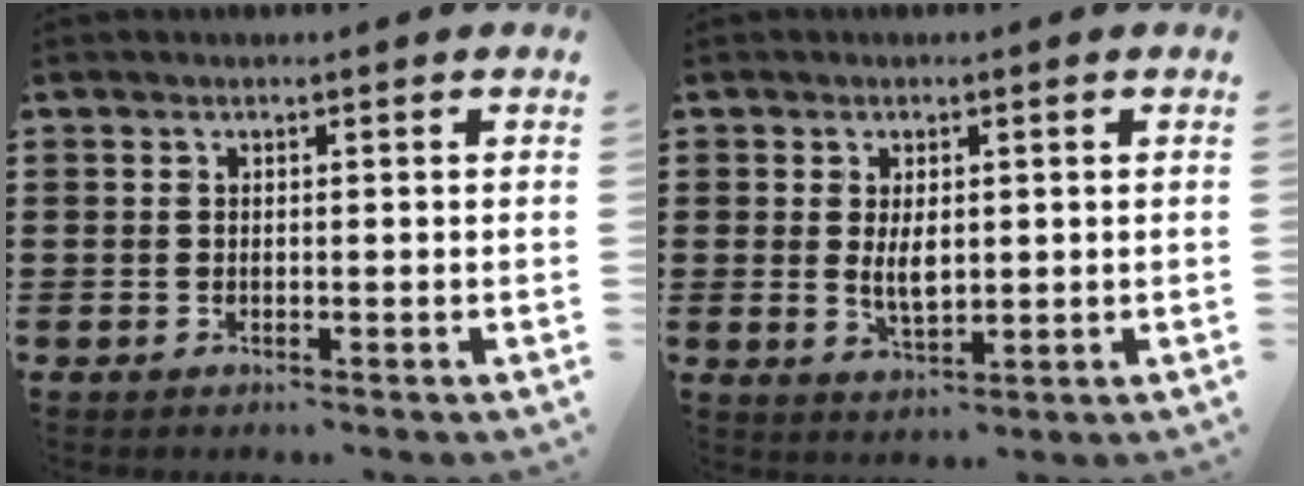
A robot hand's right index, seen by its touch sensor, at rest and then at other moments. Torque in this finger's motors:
{"motor_torque": [1.45, 0.68, 0.29, 0.02]}